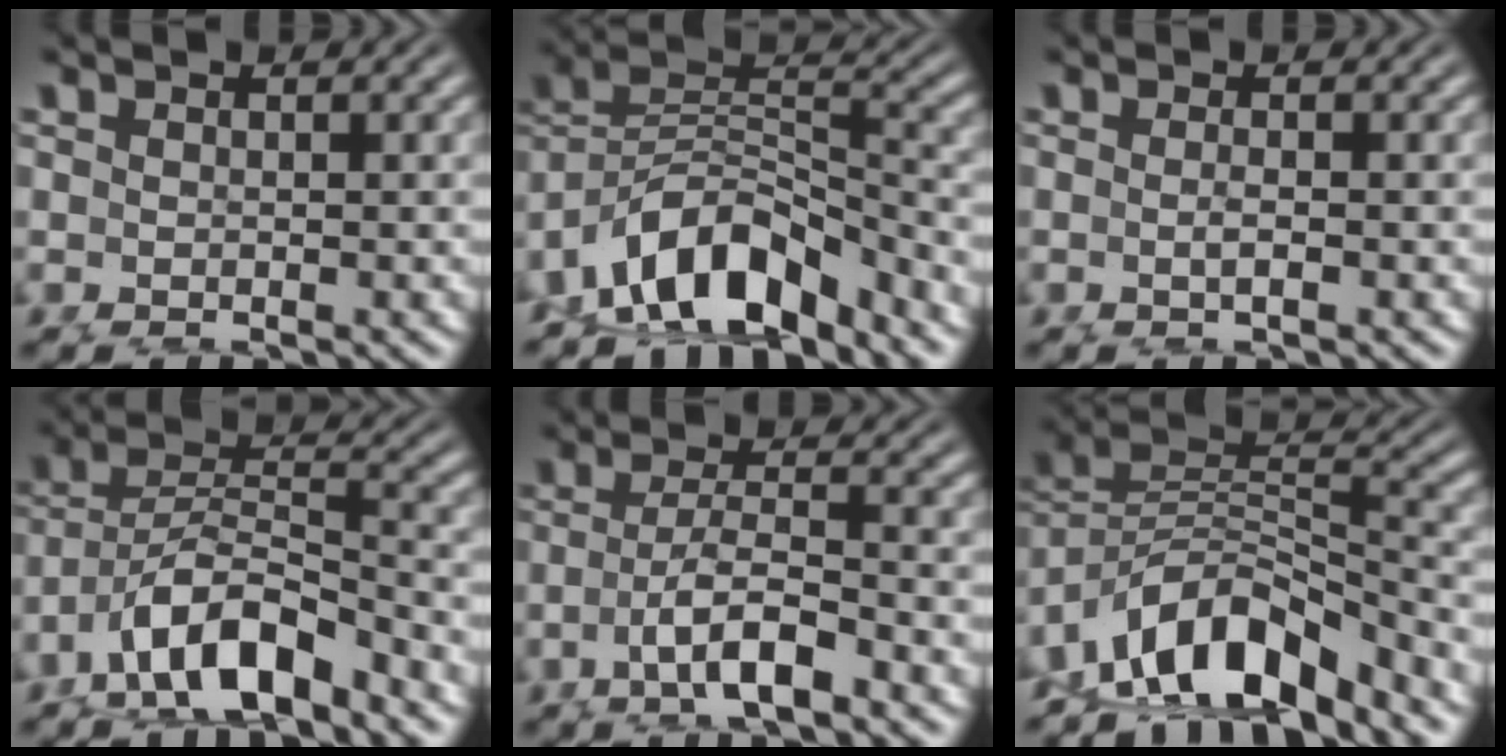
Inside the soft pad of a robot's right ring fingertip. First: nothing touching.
{"total": 9.7, "force": [-3.9, 6.7, 5.9], "torque": [-0.118, -0.031, -0.059]}
{"total": 1.2, "force": [-0.8, -0.5, 0.8], "torque": [-0.014, -0.007, -0.010]}
{"total": 6.4, "force": [-2.6, 3.9, 4.3], "torque": [-0.097, -0.023, -0.038]}
{"total": 4.3, "force": [-2.1, 0.8, 3.7], "torque": [-0.067, -0.012, -0.029]}
{"total": 10.6, "force": [-3.9, 7.2, 6.7], "torque": [-0.132, -0.032, -0.055]}